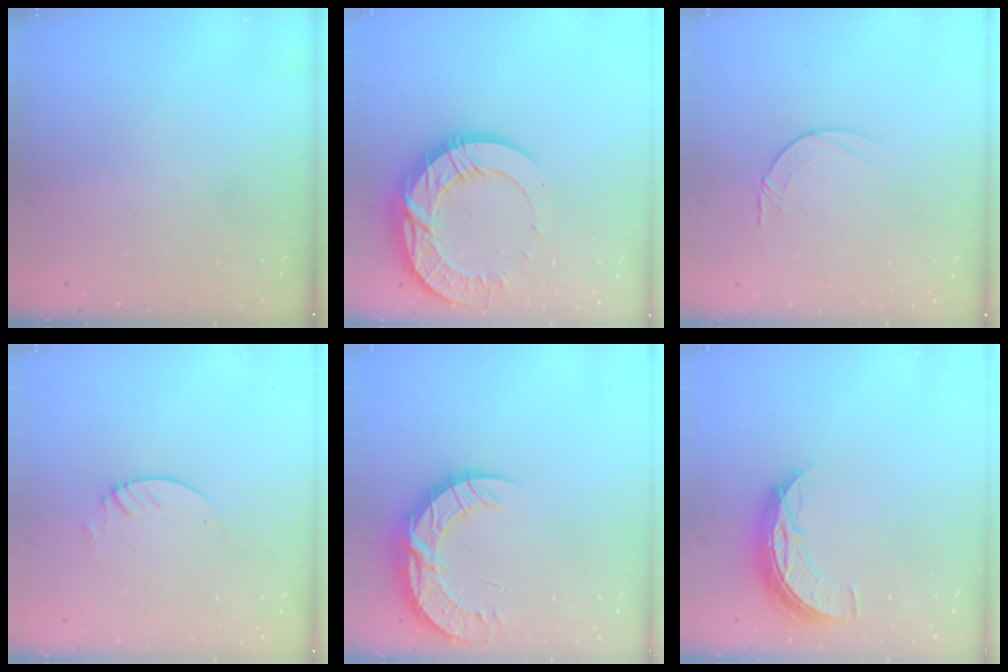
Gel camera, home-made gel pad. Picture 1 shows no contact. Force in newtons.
{"total": 18.8, "press": 18.8, "slide": 1.7}
{"total": 4.2, "press": 4.2, "slide": 0.5}
{"total": 2.3, "press": 2.3, "slide": 0.2}
{"total": 13.0, "press": 12.9, "slide": 1.0}
{"total": 8.4, "press": 8.4, "slide": 0.4}